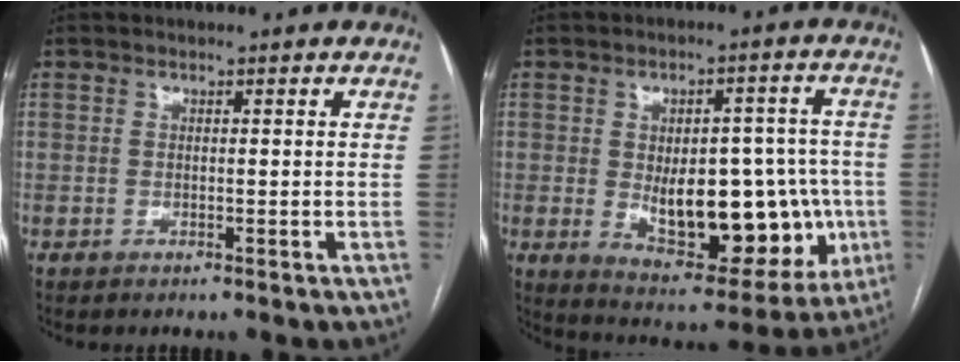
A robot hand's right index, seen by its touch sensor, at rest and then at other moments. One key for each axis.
{"total": 19.1, "fx": -2.8, "fy": 9.2, "fz": 16.4, "tx": -0.219, "ty": 0.014, "tz": -0.010}